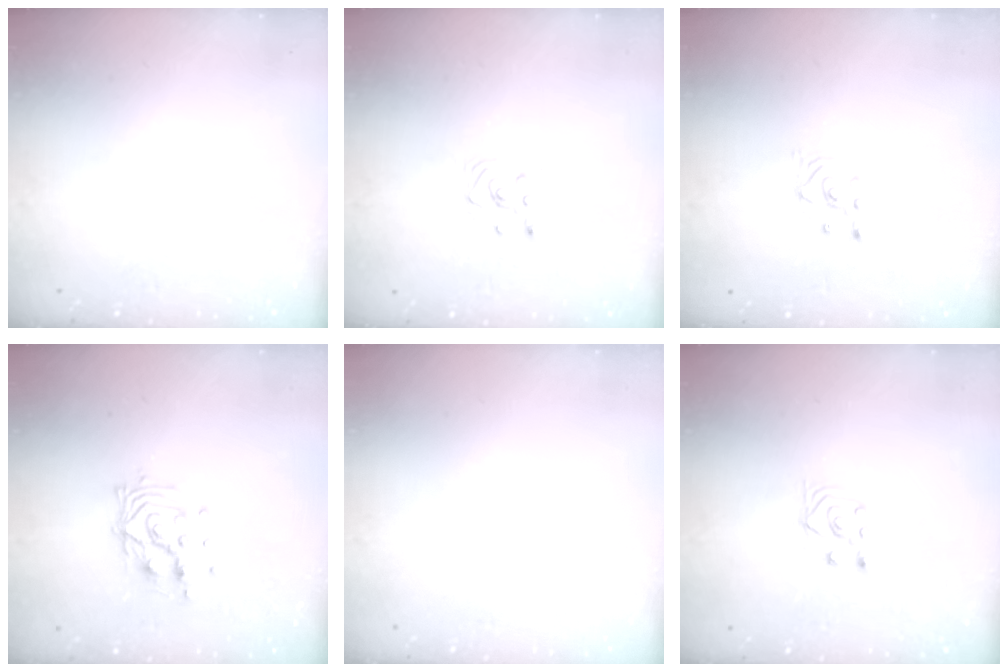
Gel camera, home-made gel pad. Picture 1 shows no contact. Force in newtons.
{"total": 2.9, "press": 2.9, "slide": 0.4}
{"total": 2.4, "press": 2.3, "slide": 0.2}
{"total": 11.0, "press": 11.0, "slide": 1.3}
{"total": 0.0}
{"total": 3.8, "press": 3.7, "slide": 0.9}